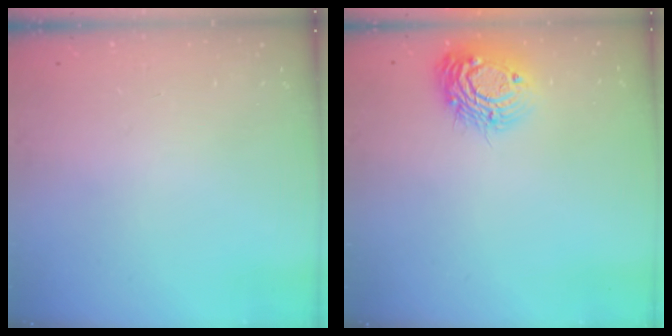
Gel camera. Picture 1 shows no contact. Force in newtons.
{"total": 11.7, "press": 11.7, "slide": 0.9}